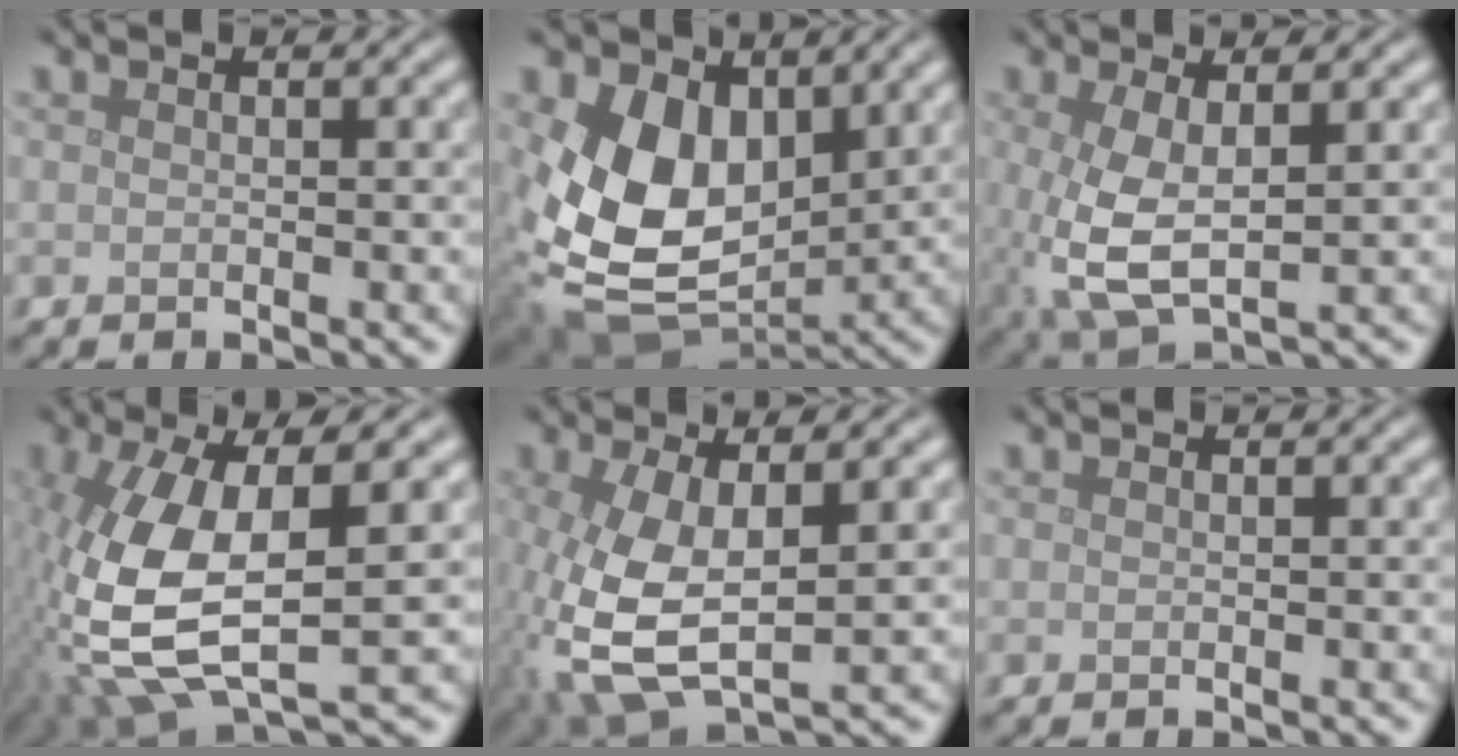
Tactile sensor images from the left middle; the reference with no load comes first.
{"total": 11.0, "force": [1.6, 7.2, 8.2], "torque": [-0.176, -0.030, 0.032]}
{"total": 5.7, "force": [-0.2, 2.6, 5.0], "torque": [-0.128, -0.009, 0.003]}
{"total": 12.3, "force": [-1.2, 5.4, 11.0], "torque": [-0.264, -0.016, -0.018]}
{"total": 8.5, "force": [-0.9, 4.3, 7.2], "torque": [-0.187, -0.019, -0.008]}
{"total": 0.0}